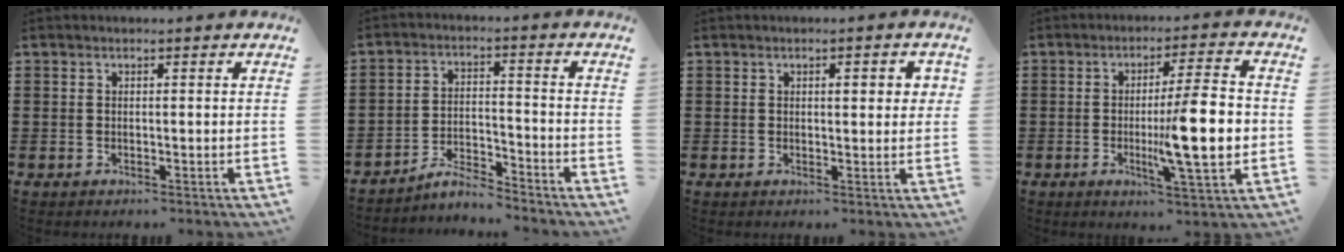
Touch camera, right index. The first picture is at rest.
{"total": 4.8, "force": [-4.6, 0.4, 1.3], "torque": [-0.031, 0.003, -0.094]}
{"total": 2.2, "force": [0.5, 0.6, 2.1], "torque": [-0.031, 0.004, 0.003]}
{"total": 13.1, "force": [-1.2, 2.3, 12.9], "torque": [-0.198, -0.011, -0.024]}